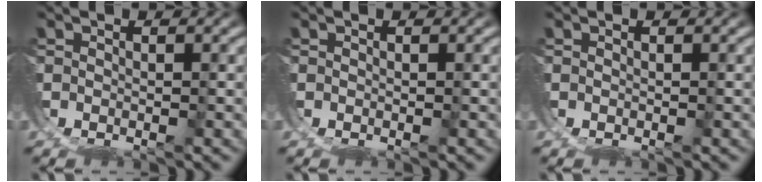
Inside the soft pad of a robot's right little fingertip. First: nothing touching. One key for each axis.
{"total": 0.0}
{"total": 0.0}